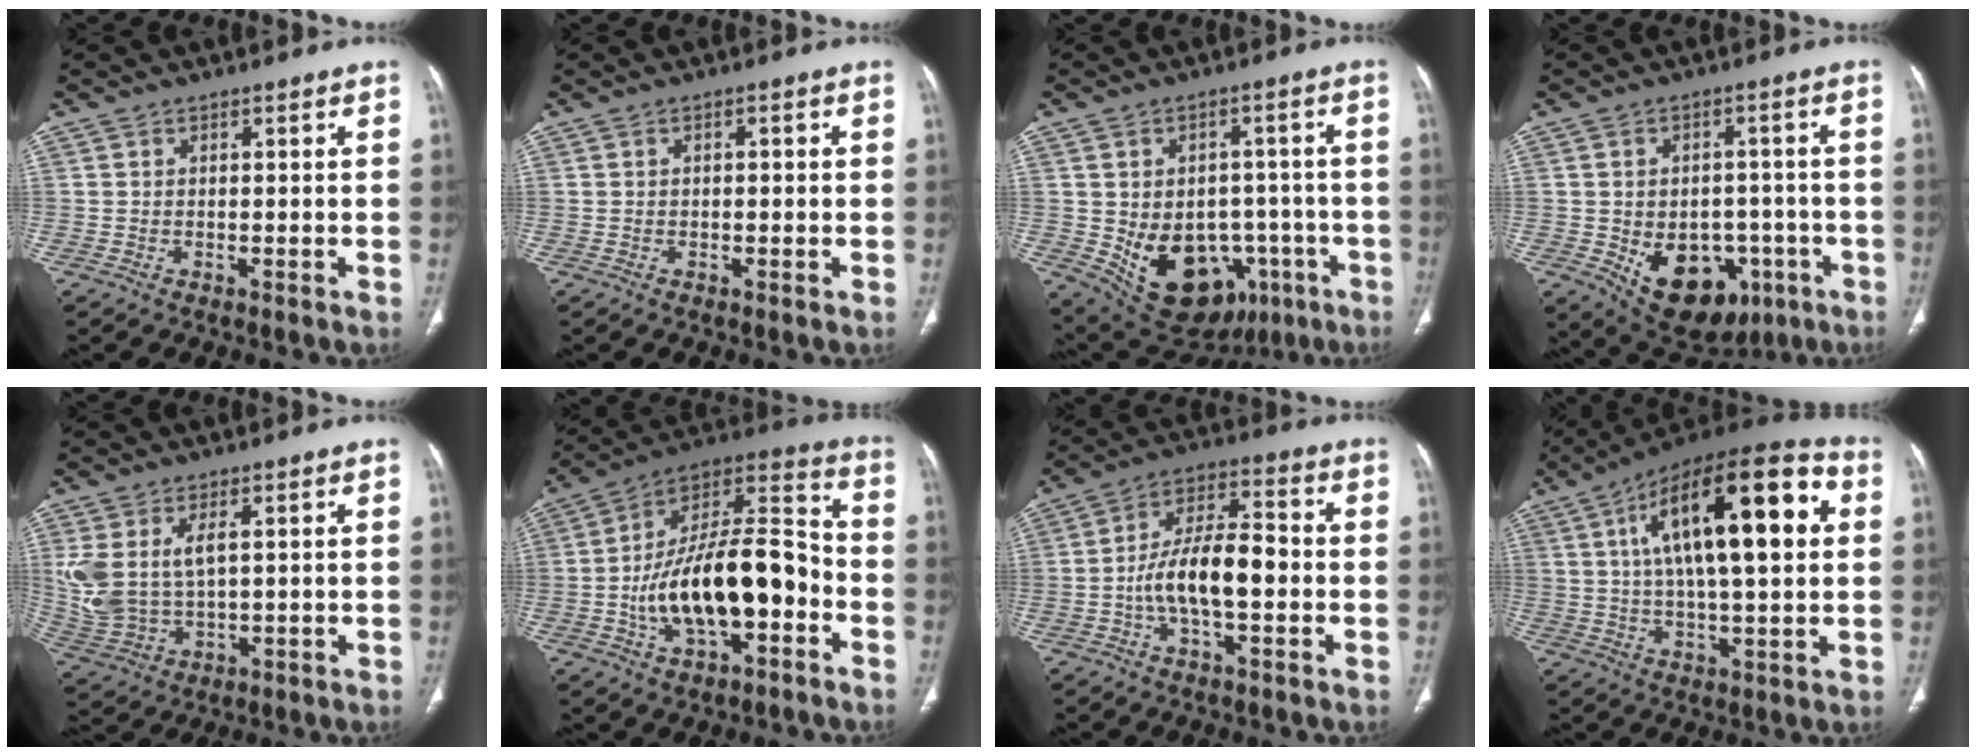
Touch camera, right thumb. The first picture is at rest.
{"total": 1.3, "force": [0.1, 0.6, 1.2], "torque": [-0.019, 0.002, 0.001]}
{"total": 17.7, "force": [-5.9, 12.6, 10.9], "torque": [-0.143, 0.025, -0.059]}
{"total": 14.9, "force": [-5.4, 10.3, 9.3], "torque": [-0.106, 0.020, -0.057]}
{"total": 9.9, "force": [2.3, 5.7, 7.8], "torque": [-0.179, -0.004, 0.062]}
{"total": 21.7, "force": [-5.2, 9.9, 18.5], "torque": [-0.303, 0.052, -0.083]}
{"total": 12.3, "force": [-2.3, 5.2, 10.9], "torque": [-0.195, 0.036, -0.046]}
{"total": 24.6, "force": [5.8, 8.5, 22.4], "torque": [-0.354, 0.021, 0.082]}